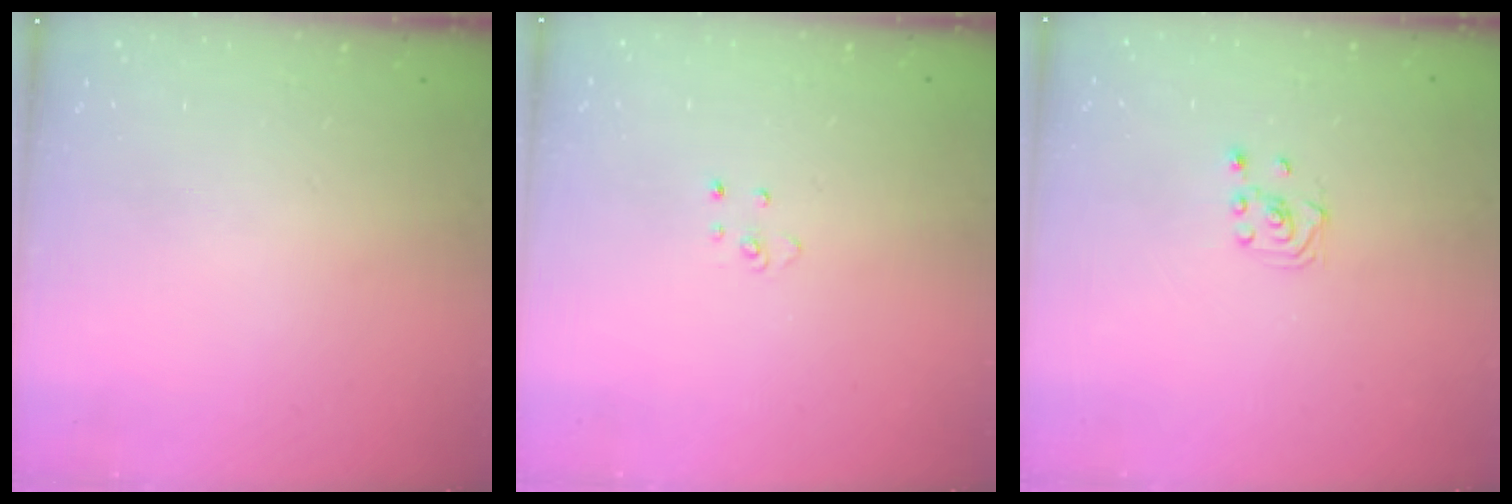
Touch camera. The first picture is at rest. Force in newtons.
{"total": 2.9, "press": 2.9, "slide": 0.2}
{"total": 1.9, "press": 1.7, "slide": 0.8}